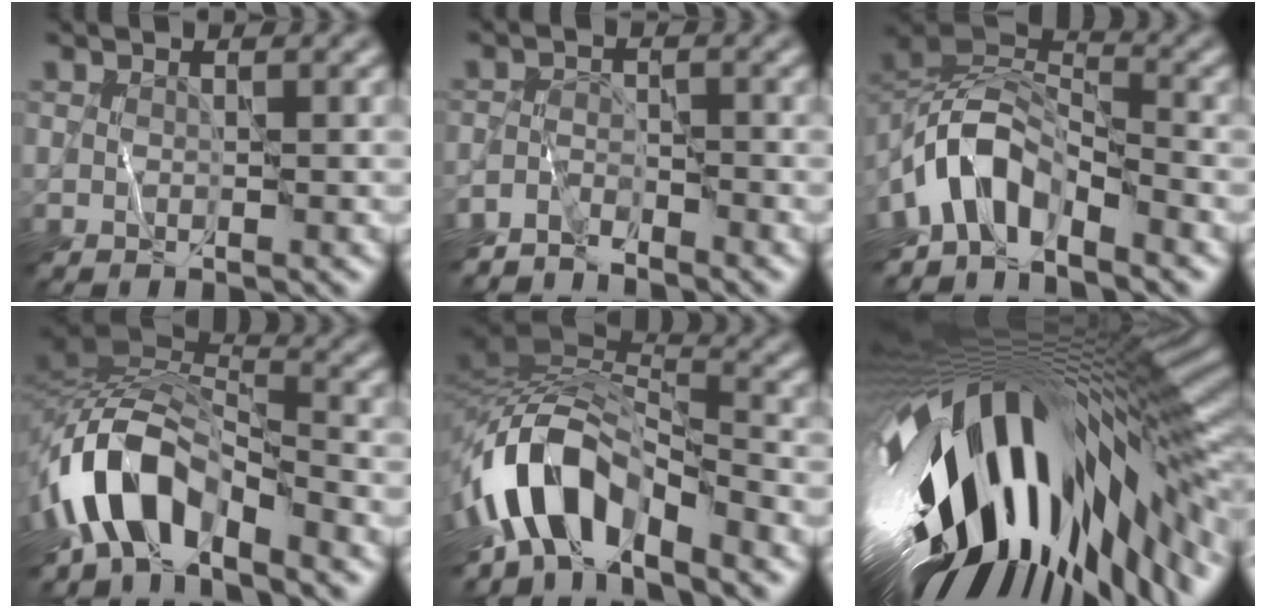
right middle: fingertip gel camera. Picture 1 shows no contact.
{"total": 3.0, "force": [-2.8, 0.6, 0.6], "torque": [-0.011, 0.000, -0.062]}
{"total": 6.1, "force": [-3.9, 3.0, 3.7], "torque": [-0.053, 0.007, -0.082]}
{"total": 8.7, "force": [-4.8, 4.1, 6.0], "torque": [-0.099, 0.011, -0.098]}
{"total": 9.7, "force": [-5.0, 4.5, 7.0], "torque": [-0.114, 0.014, -0.099]}
{"total": 19.0, "force": [-3.0, 8.5, 16.7], "torque": [-0.290, -0.046, -0.044]}